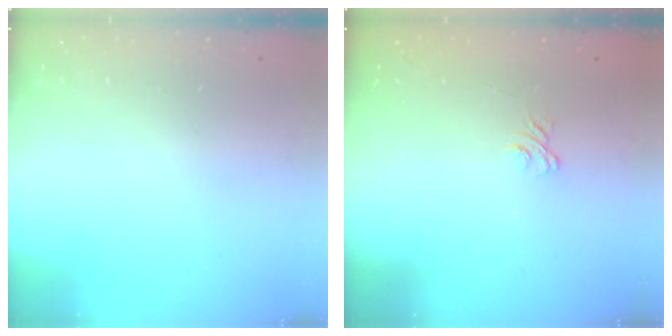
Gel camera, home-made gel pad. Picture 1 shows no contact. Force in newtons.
{"total": 1.8, "press": 1.4, "slide": 1.1}